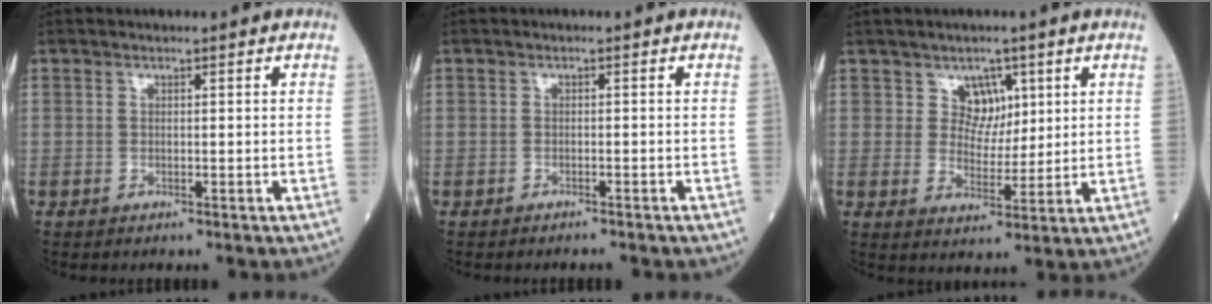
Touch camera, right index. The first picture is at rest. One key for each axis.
{"total": 3.4, "fx": -2.8, "fy": 1.1, "fz": 1.5, "tx": -0.032, "ty": -0.005, "tz": -0.033}
{"total": 4.9, "fx": 2.3, "fy": 3.8, "fz": 2.0, "tx": -0.034, "ty": 0.007, "tz": 0.045}